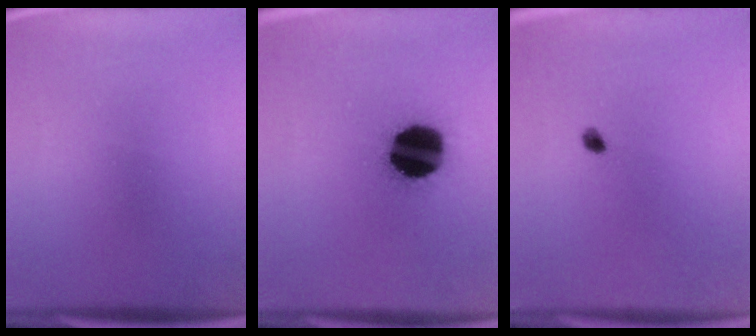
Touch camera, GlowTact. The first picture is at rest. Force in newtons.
{"total": 19.1}
{"total": 1.2}